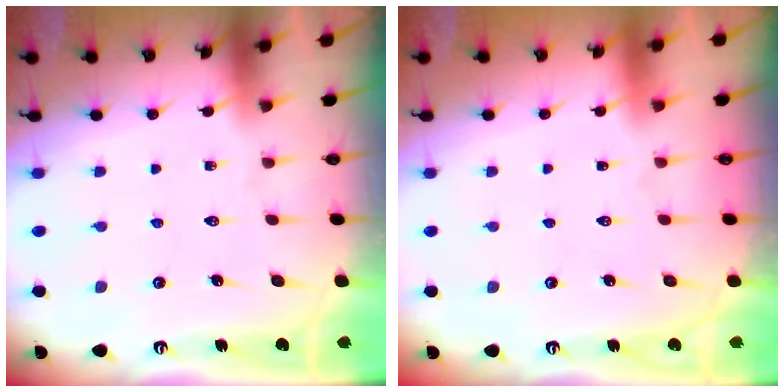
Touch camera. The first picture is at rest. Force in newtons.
{"total": 1.6, "press": 1.6, "slide": 0.1}